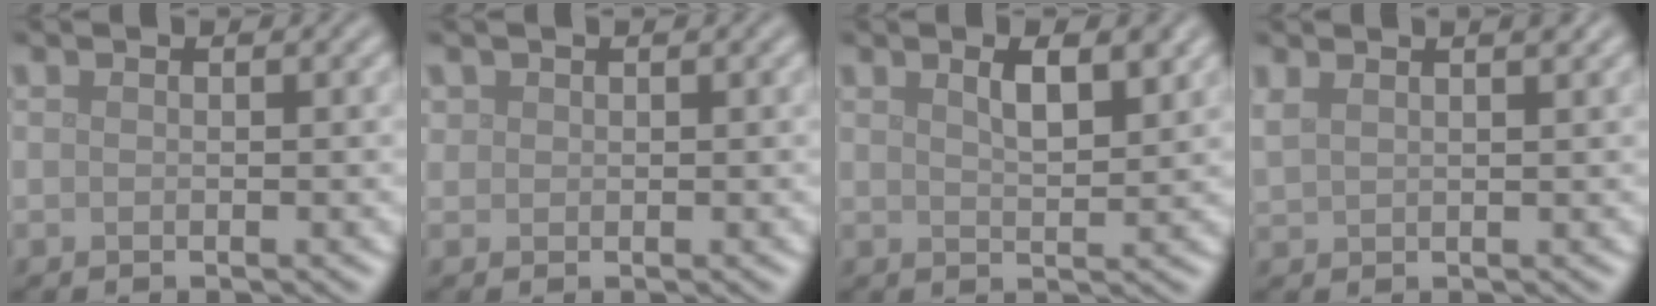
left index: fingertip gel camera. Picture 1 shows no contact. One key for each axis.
{"total": 0.8, "fx": 0.4, "fy": 0.6, "fz": 0.0, "tx": 0.003, "ty": -0.001, "tz": 0.010}
{"total": 3.0, "fx": 1.7, "fy": 0.9, "fz": 2.4, "tx": -0.039, "ty": 0.002, "tz": 0.030}
{"total": 3.1, "fx": 2.1, "fy": 1.2, "fz": 2.0, "tx": -0.031, "ty": 0.013, "tz": 0.025}